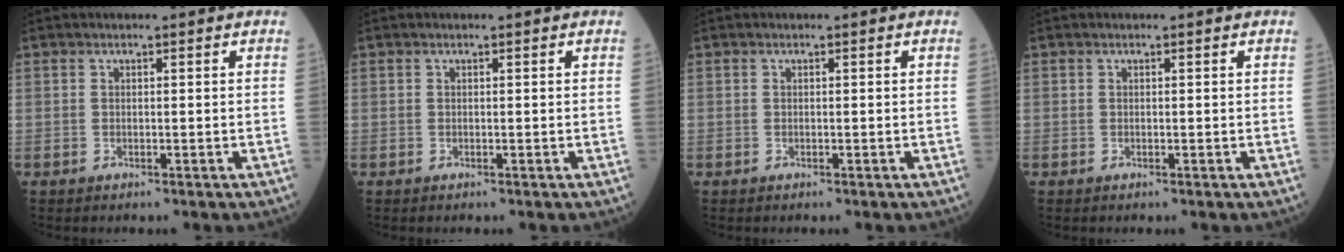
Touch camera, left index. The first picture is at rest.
{"total": 0.0}
{"total": 0.0}
{"total": 0.0}